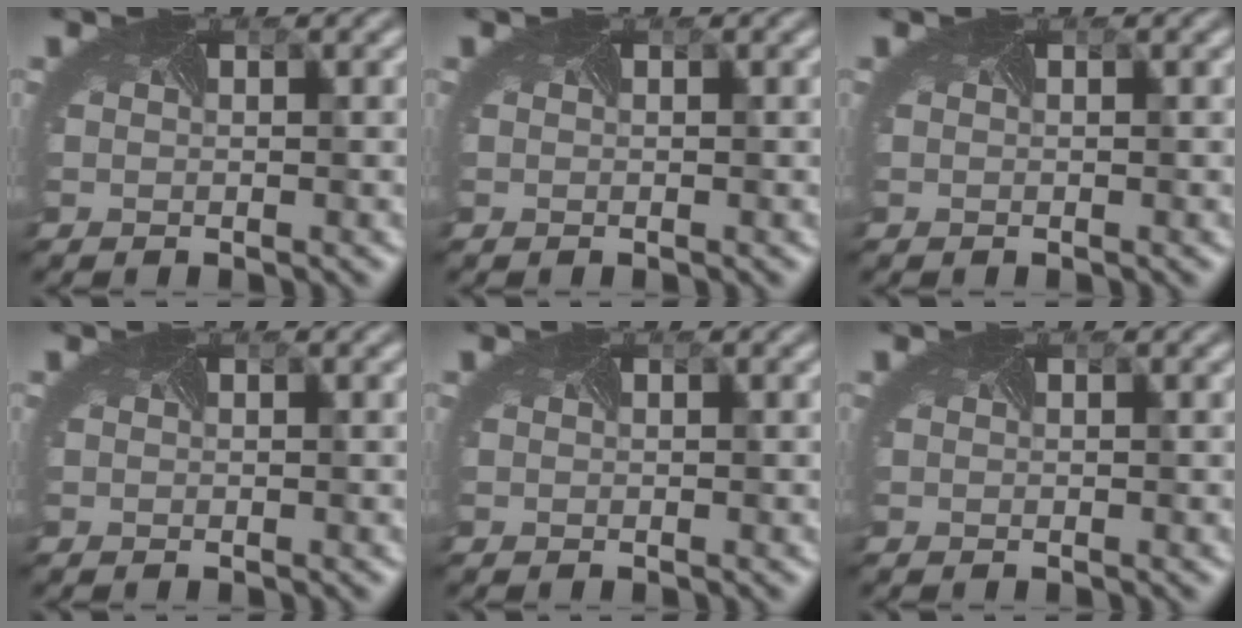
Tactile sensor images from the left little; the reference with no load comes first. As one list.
[{"total": 0.0}, {"total": 0.0}, {"total": 0.0}, {"total": 0.0}, {"total": 0.0}]